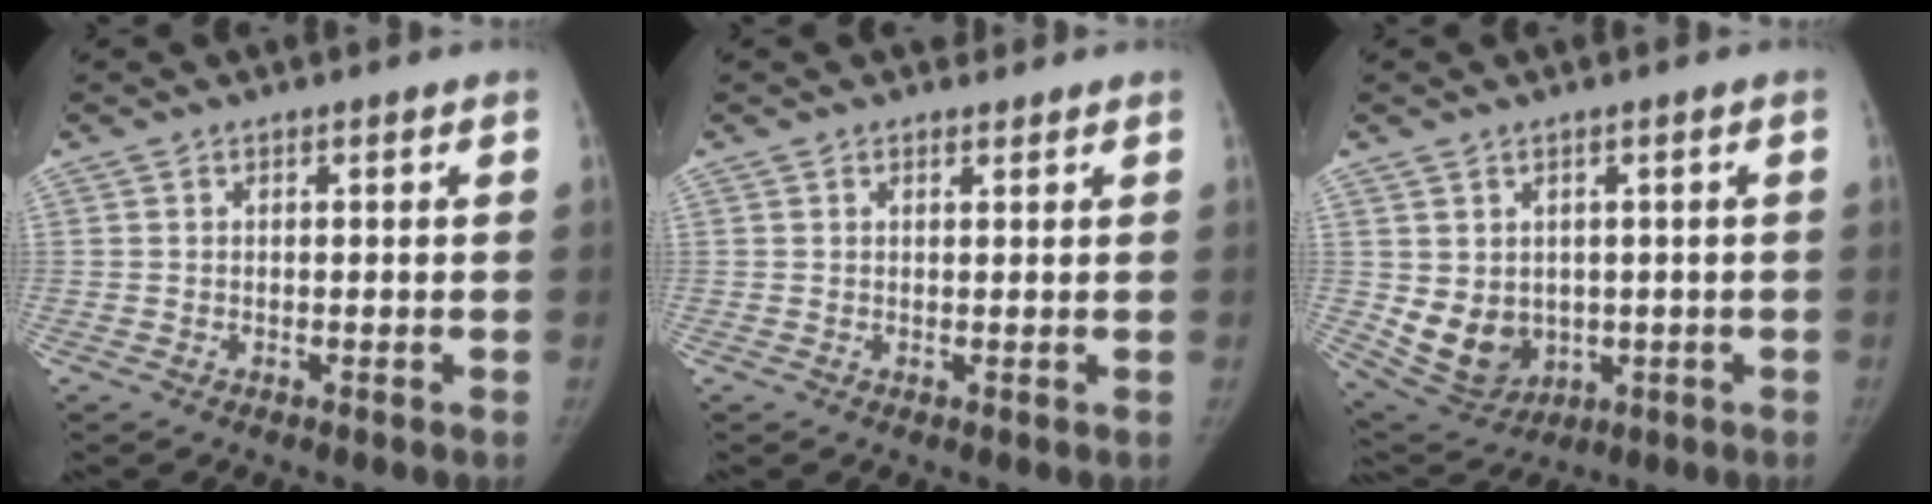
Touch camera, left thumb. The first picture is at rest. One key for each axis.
{"total": 0.9, "fx": 0.7, "fy": 0.5, "fz": 0.1, "tx": 0.003, "ty": -0.005, "tz": 0.006}
{"total": 9.2, "fx": -0.7, "fy": 7.6, "fz": 5.1, "tx": -0.065, "ty": -0.010, "tz": 0.018}